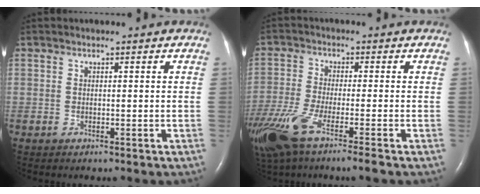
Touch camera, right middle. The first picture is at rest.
{"total": 9.8, "force": [-6.0, 0.8, 7.8], "torque": [-0.166, -0.022, -0.118]}